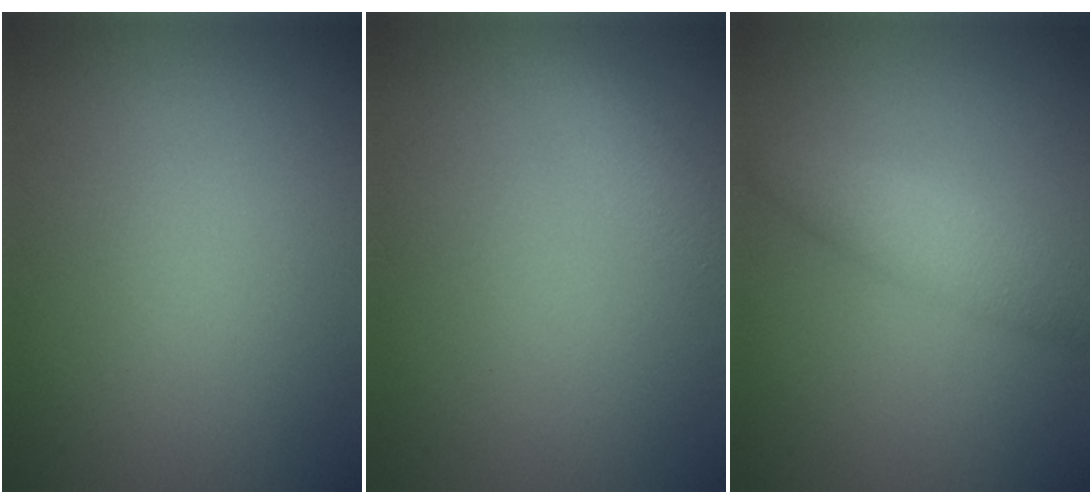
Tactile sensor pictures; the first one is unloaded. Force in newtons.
{"total": 2.5, "press": 2.5, "slide": 0.1}
{"total": 2.9, "press": 2.9, "slide": 0.0}